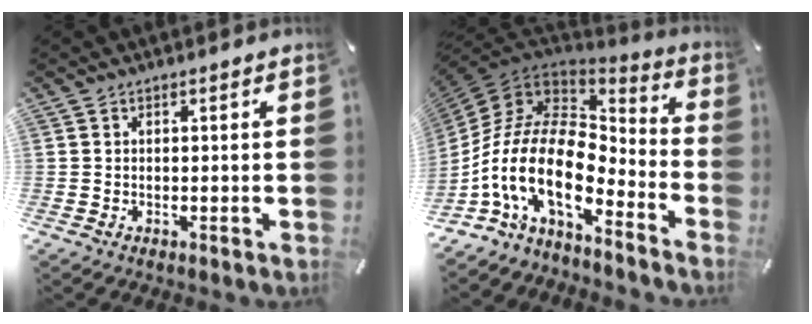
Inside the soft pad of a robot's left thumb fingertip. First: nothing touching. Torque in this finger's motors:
{"motor_torque": [-0.23, 3.09, 2.67, 0.10, 0.66]}